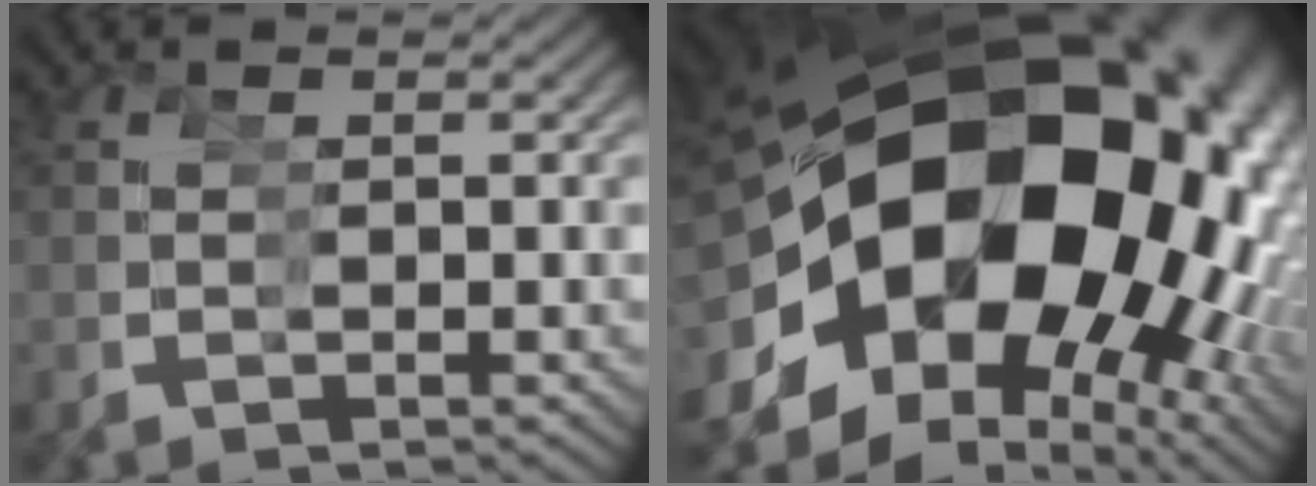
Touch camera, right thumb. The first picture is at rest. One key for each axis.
{"total": 26.8, "fx": 2.6, "fy": 16.9, "fz": 20.7, "tx": -0.321, "ty": 0.008, "tz": 0.040}